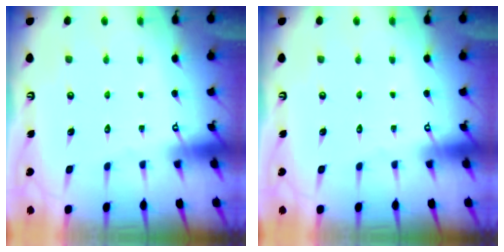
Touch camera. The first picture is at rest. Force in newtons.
{"total": 0.0}